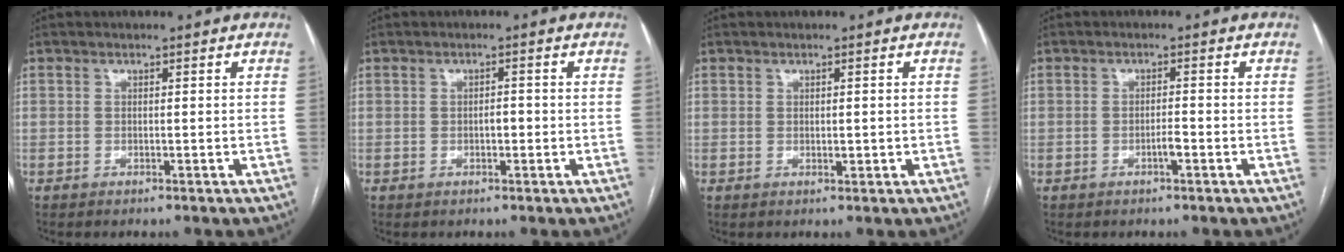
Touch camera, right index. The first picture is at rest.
{"total": 1.3, "force": [-0.4, 0.6, 1.1], "torque": [-0.014, 0.004, -0.007]}
{"total": 1.1, "force": [0.0, 0.6, 0.9], "torque": [-0.011, -0.002, 0.002]}
{"total": 1.6, "force": [-0.8, 0.2, 1.4], "torque": [-0.024, 0.001, -0.014]}